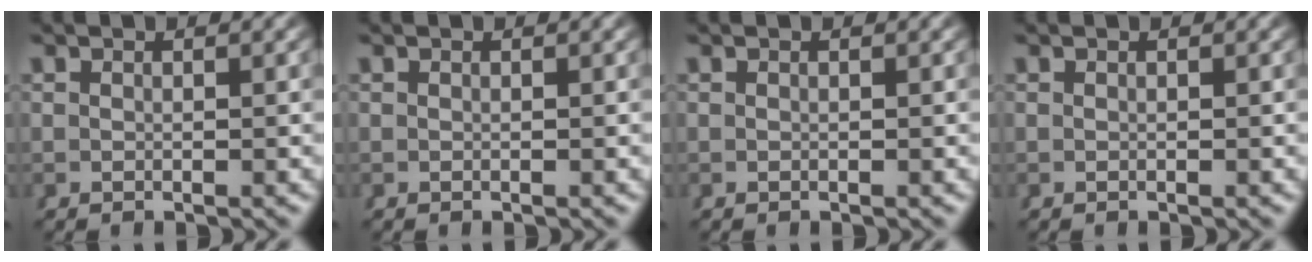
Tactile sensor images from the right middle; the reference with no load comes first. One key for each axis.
{"total": 0.0}
{"total": 0.0}
{"total": 0.0}